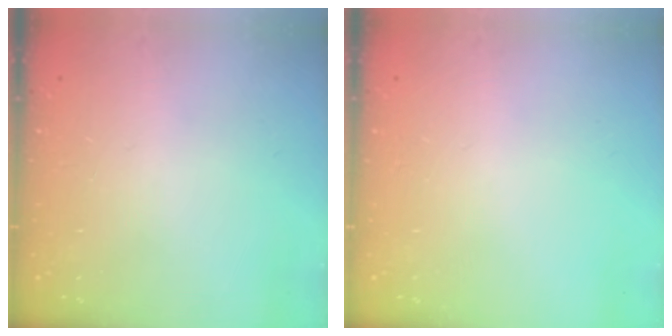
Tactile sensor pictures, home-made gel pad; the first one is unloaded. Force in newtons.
{"total": 0.0}